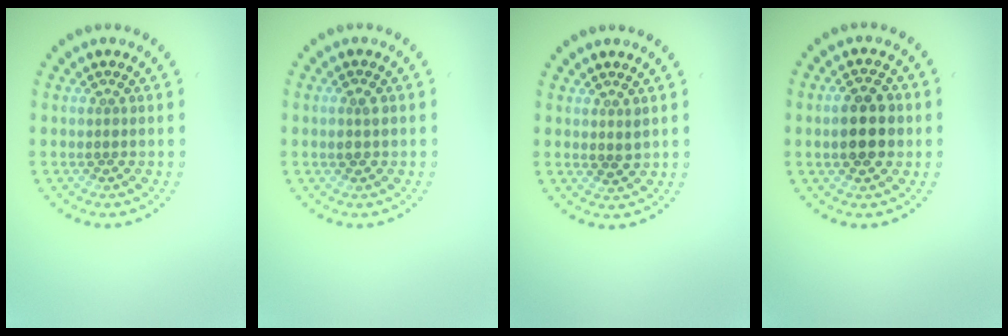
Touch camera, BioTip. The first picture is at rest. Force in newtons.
{"total": 1.3, "press": 1.3, "slide": 0.2}
{"total": 1.1, "press": 1.0, "slide": 0.4}
{"total": 4.5, "press": 4.5, "slide": 0.1}